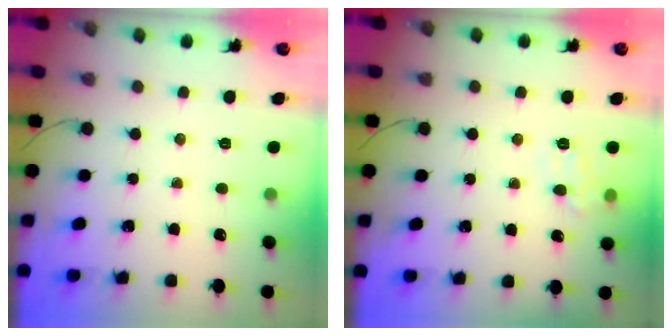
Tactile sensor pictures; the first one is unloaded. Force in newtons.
{"total": 8.1, "press": 8.0, "slide": 1.2}